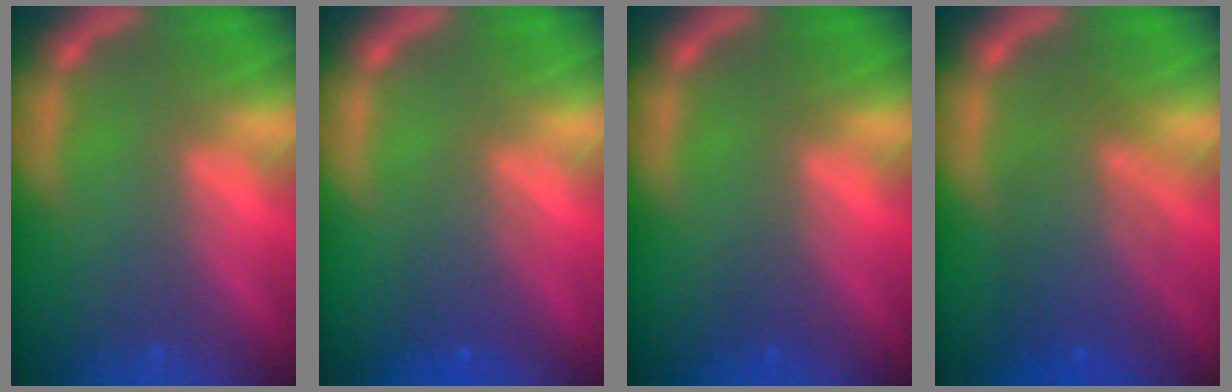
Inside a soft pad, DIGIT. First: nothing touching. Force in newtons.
{"total": 2.5}
{"total": 1.0}
{"total": 6.0}